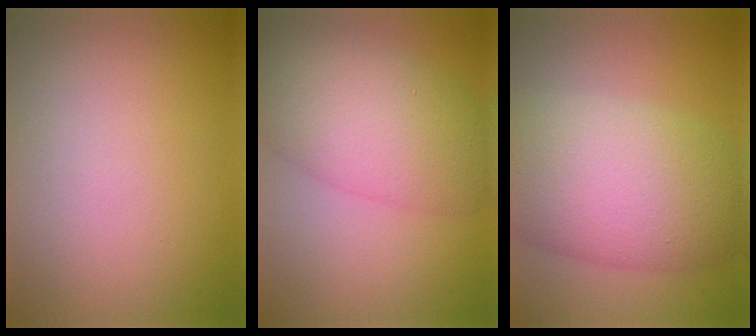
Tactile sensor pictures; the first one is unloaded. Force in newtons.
{"total": 7.6, "press": 7.6, "slide": 0.3}
{"total": 10.7, "press": 10.7, "slide": 0.5}